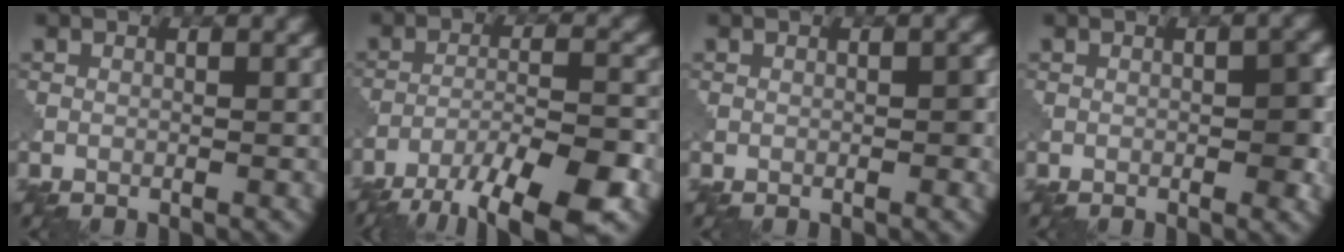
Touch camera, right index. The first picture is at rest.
{"total": 10.5, "force": [-8.2, 2.2, 6.2], "torque": [-0.114, -0.012, -0.122]}
{"total": 0.7, "force": [-0.5, 0.0, 0.5], "torque": [-0.011, 0.003, -0.004]}
{"total": 2.5, "force": [-0.8, 0.7, 2.2], "torque": [-0.034, 0.005, -0.009]}